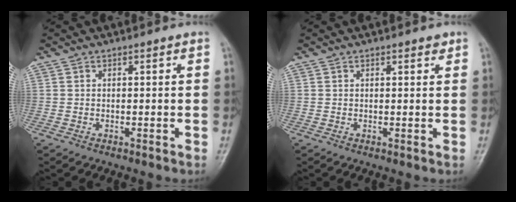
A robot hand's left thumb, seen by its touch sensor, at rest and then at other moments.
{"total": 1.3, "force": [0.8, 0.5, 0.8], "torque": [-0.006, -0.003, 0.010]}